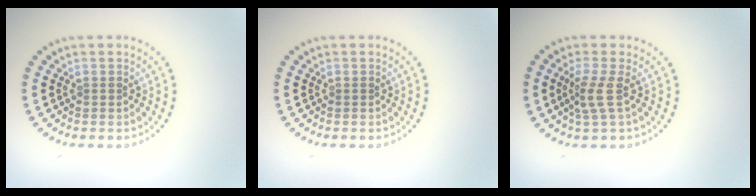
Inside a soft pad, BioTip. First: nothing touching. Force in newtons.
{"total": 0.0}
{"total": 2.4, "press": 1.6, "slide": 1.8}